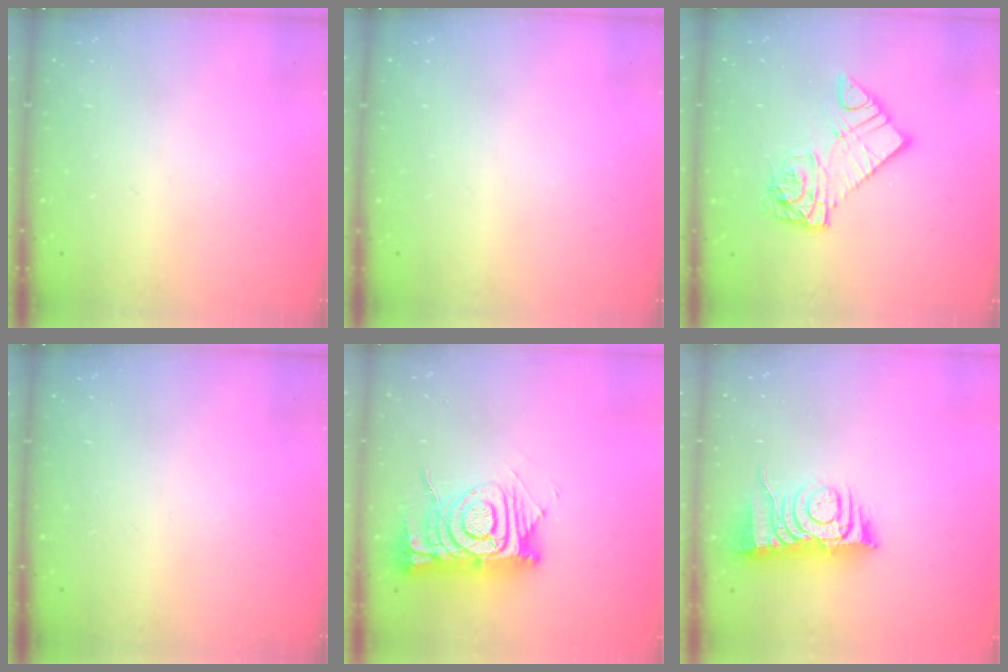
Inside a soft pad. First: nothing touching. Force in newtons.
{"total": 0.0}
{"total": 11.0, "press": 10.9, "slide": 1.0}
{"total": 0.0}
{"total": 13.6, "press": 13.5, "slide": 1.3}
{"total": 8.4, "press": 8.4, "slide": 0.8}